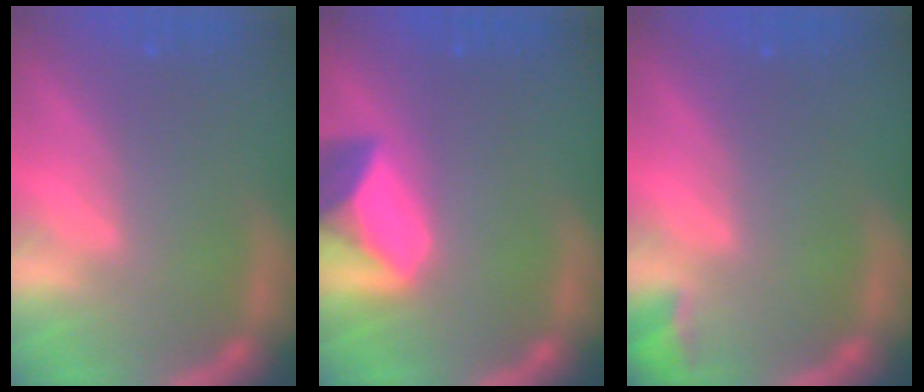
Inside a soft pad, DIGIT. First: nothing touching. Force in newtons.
{"total": 7.5}
{"total": 1.4}